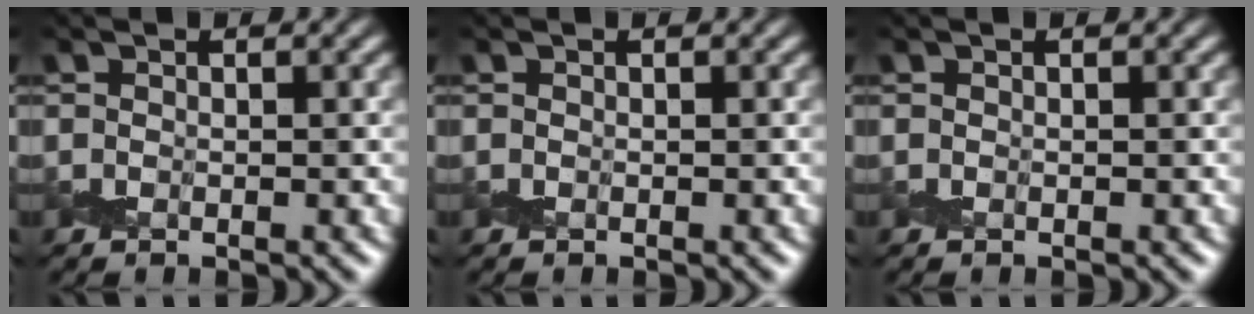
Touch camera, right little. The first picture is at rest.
{"total": 0.0}
{"total": 0.0}